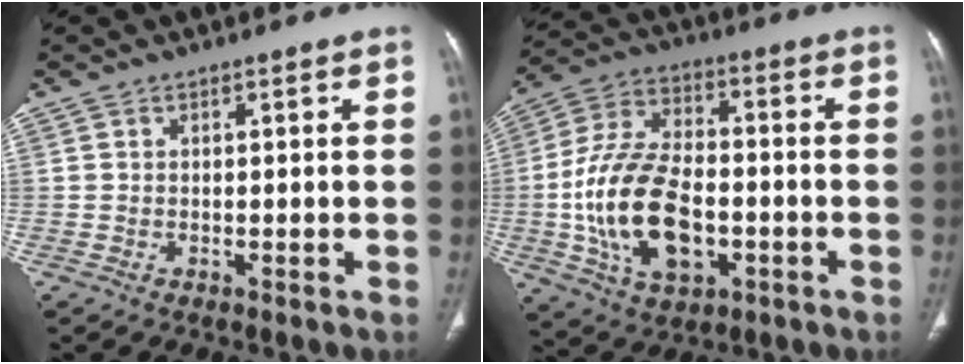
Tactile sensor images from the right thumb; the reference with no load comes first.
{"total": 18.7, "force": [-3.7, 10.9, 14.7], "torque": [-0.270, 0.018, -0.060]}